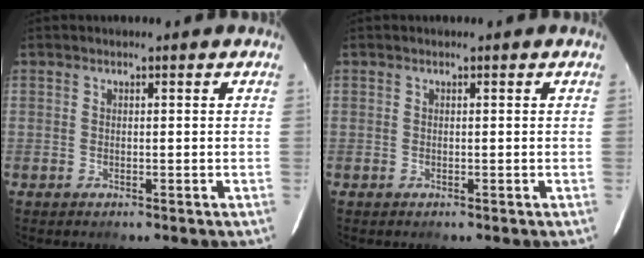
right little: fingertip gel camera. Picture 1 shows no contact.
{"total": 0.0}